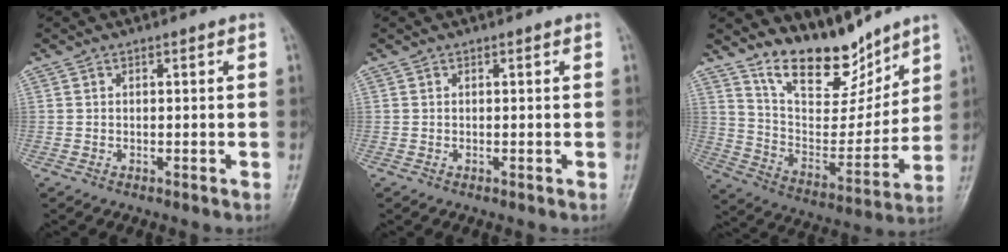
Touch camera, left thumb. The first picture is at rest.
{"total": 0.0}
{"total": 15.4, "force": [12.7, 5.9, 6.4], "torque": [-0.065, -0.084, 0.231]}